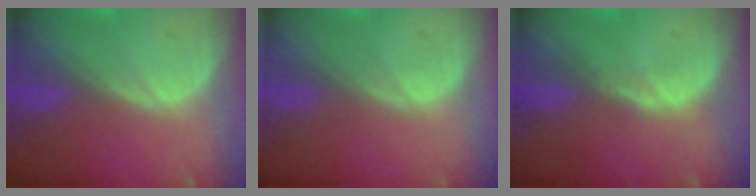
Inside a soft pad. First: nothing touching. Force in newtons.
{"total": 0.0}
{"total": 1.0, "press": 1.0, "slide": 0.1}